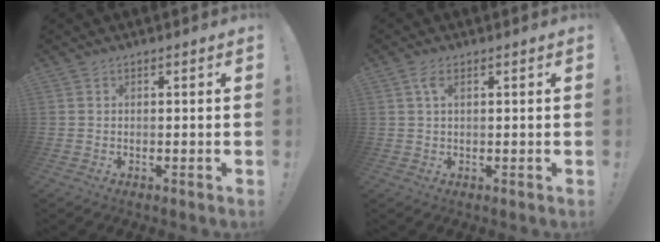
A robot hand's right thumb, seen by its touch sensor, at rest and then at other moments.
{"total": 3.0, "force": [1.2, 1.3, 2.5], "torque": [-0.045, 0.001, 0.019]}